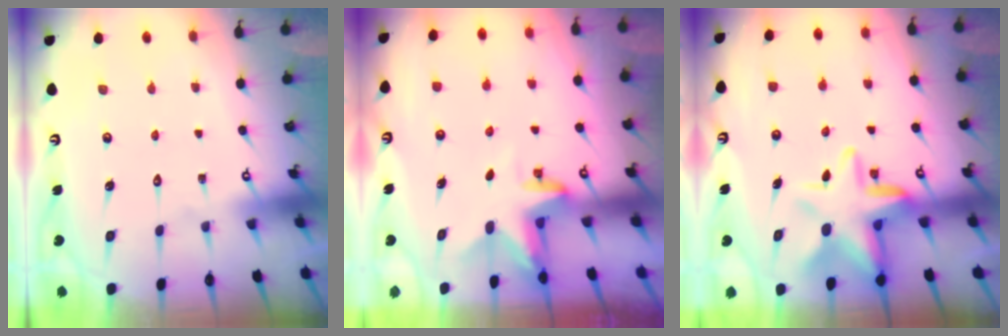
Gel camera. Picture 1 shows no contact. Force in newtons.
{"total": 3.4, "press": 3.4, "slide": 0.1}
{"total": 11.1, "press": 10.8, "slide": 2.6}